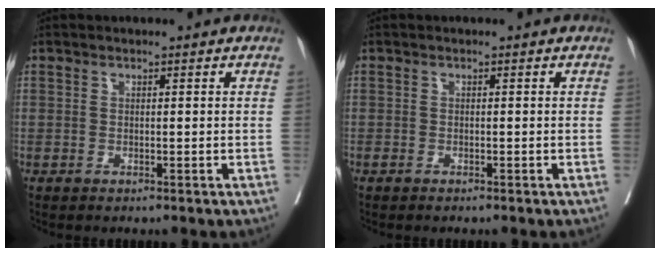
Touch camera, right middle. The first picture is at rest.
{"total": 0.6, "force": [-0.6, 0.1, 0.3], "torque": [-0.008, -0.002, -0.009]}